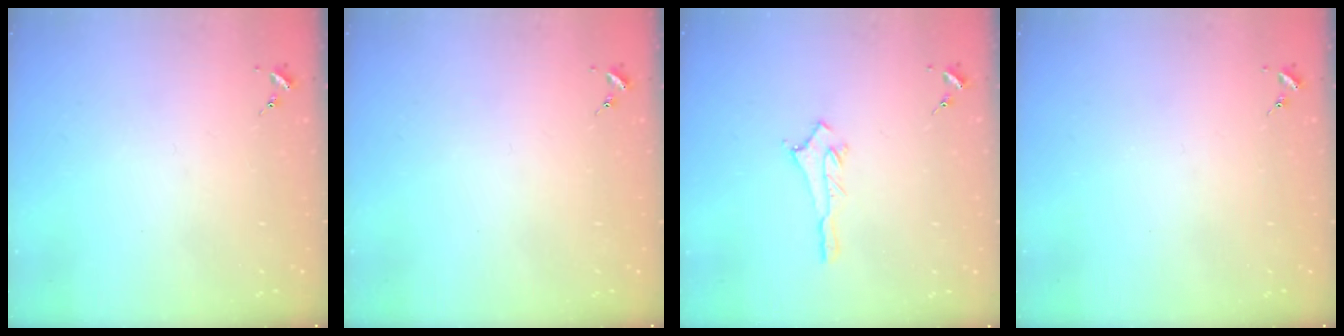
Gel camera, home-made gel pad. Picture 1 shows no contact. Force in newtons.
{"total": 0.0}
{"total": 3.0, "press": 2.9, "slide": 0.3}
{"total": 0.0}